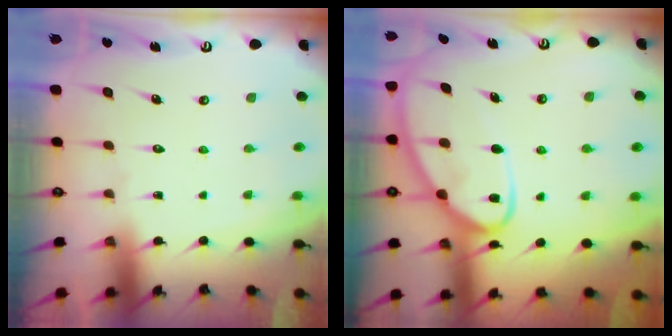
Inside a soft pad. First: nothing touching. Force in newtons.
{"total": 12.9, "press": 12.9, "slide": 0.9}